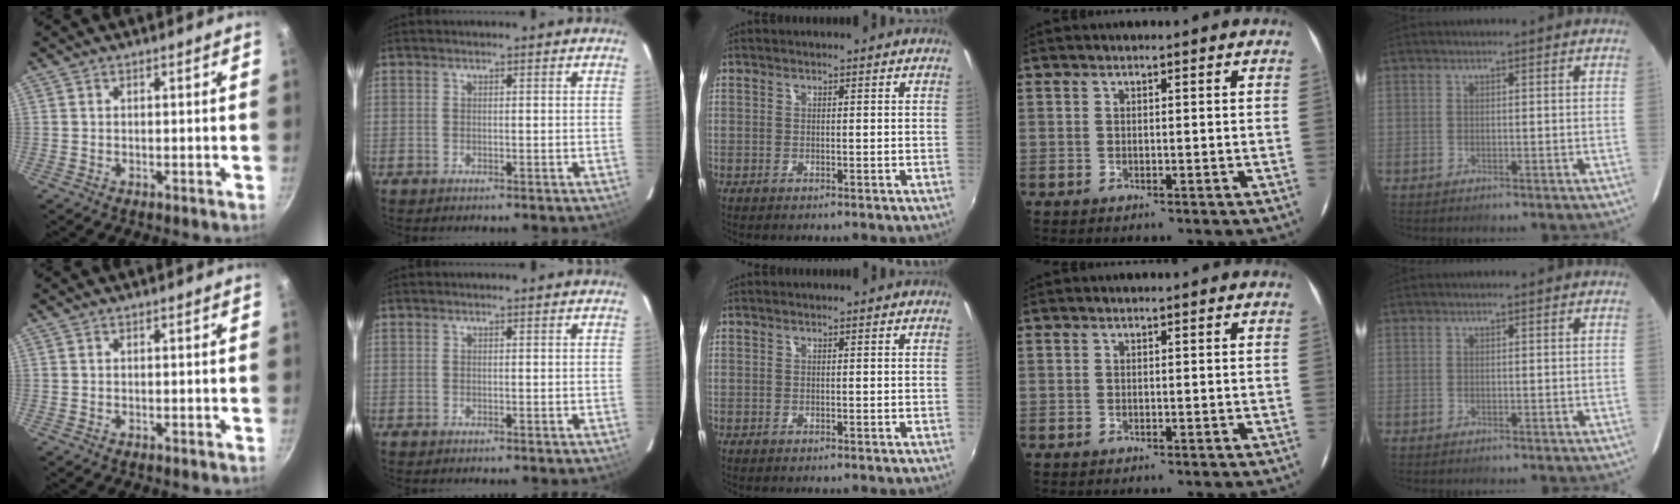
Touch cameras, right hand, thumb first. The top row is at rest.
{}